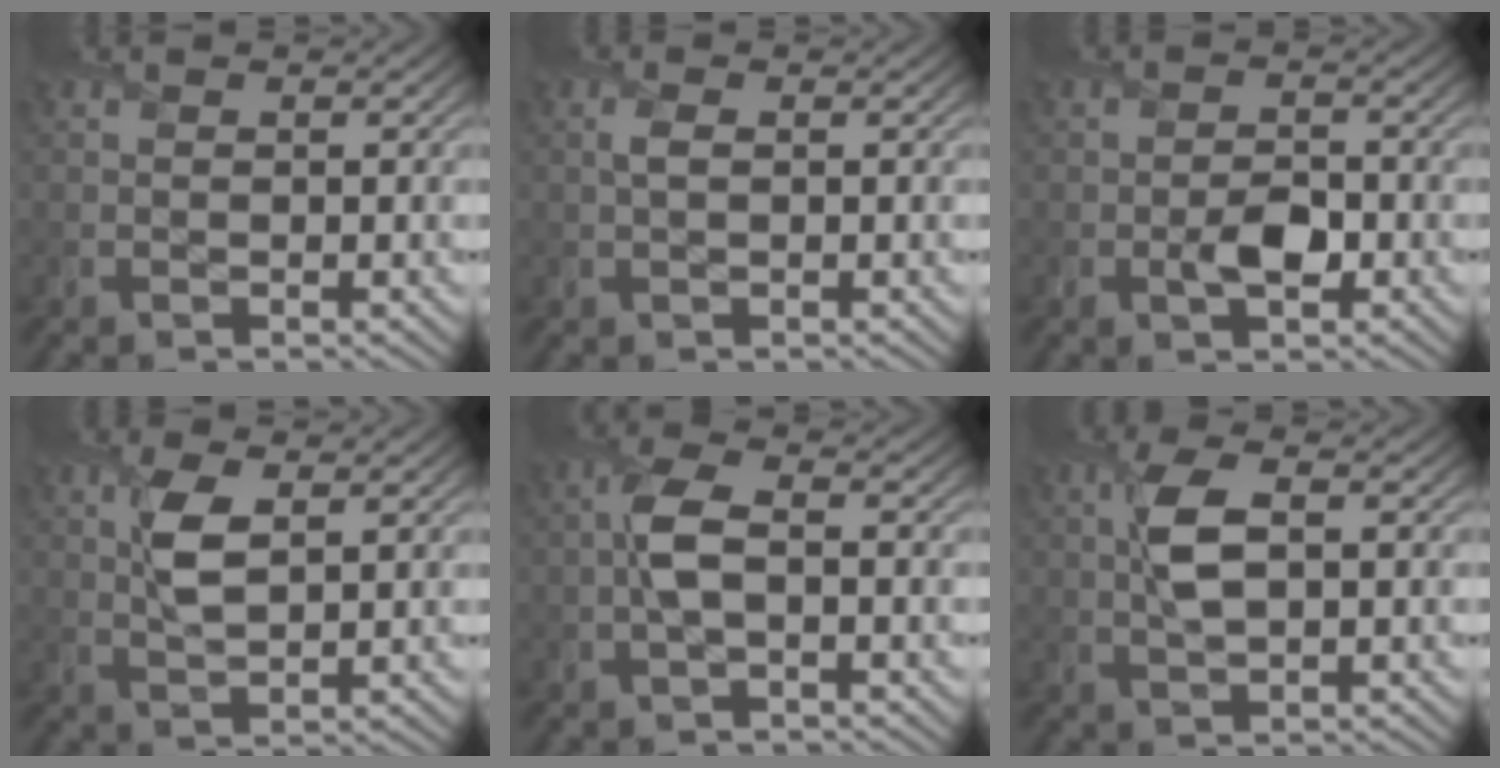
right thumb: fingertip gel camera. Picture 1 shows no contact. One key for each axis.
{"total": 1.4, "fx": 0.3, "fy": 0.6, "fz": 1.2, "tx": -0.031, "ty": 0.003, "tz": 0.003}
{"total": 3.2, "fx": -1.1, "fy": 1.9, "fz": 2.4, "tx": -0.041, "ty": -0.007, "tz": -0.016}
{"total": 4.3, "fx": 1.5, "fy": 1.7, "fz": 3.7, "tx": -0.088, "ty": -0.001, "tz": 0.031}
{"total": 4.1, "fx": -0.4, "fy": 1.5, "fz": 3.8, "tx": -0.086, "ty": 0.009, "tz": -0.014}
{"total": 4.8, "fx": 0.8, "fy": 1.8, "fz": 4.4, "tx": -0.102, "ty": 0.006, "tz": 0.016}